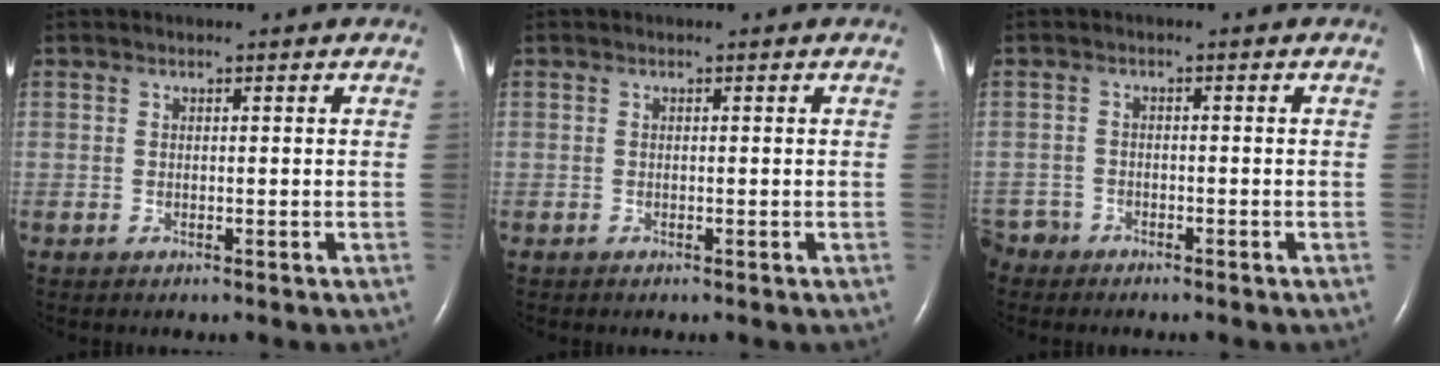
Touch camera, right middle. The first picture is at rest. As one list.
[{"total": 0.0}, {"total": 2.8, "force": [-2.5, 1.1, -0.4], "torque": [0.004, -0.001, -0.050]}]